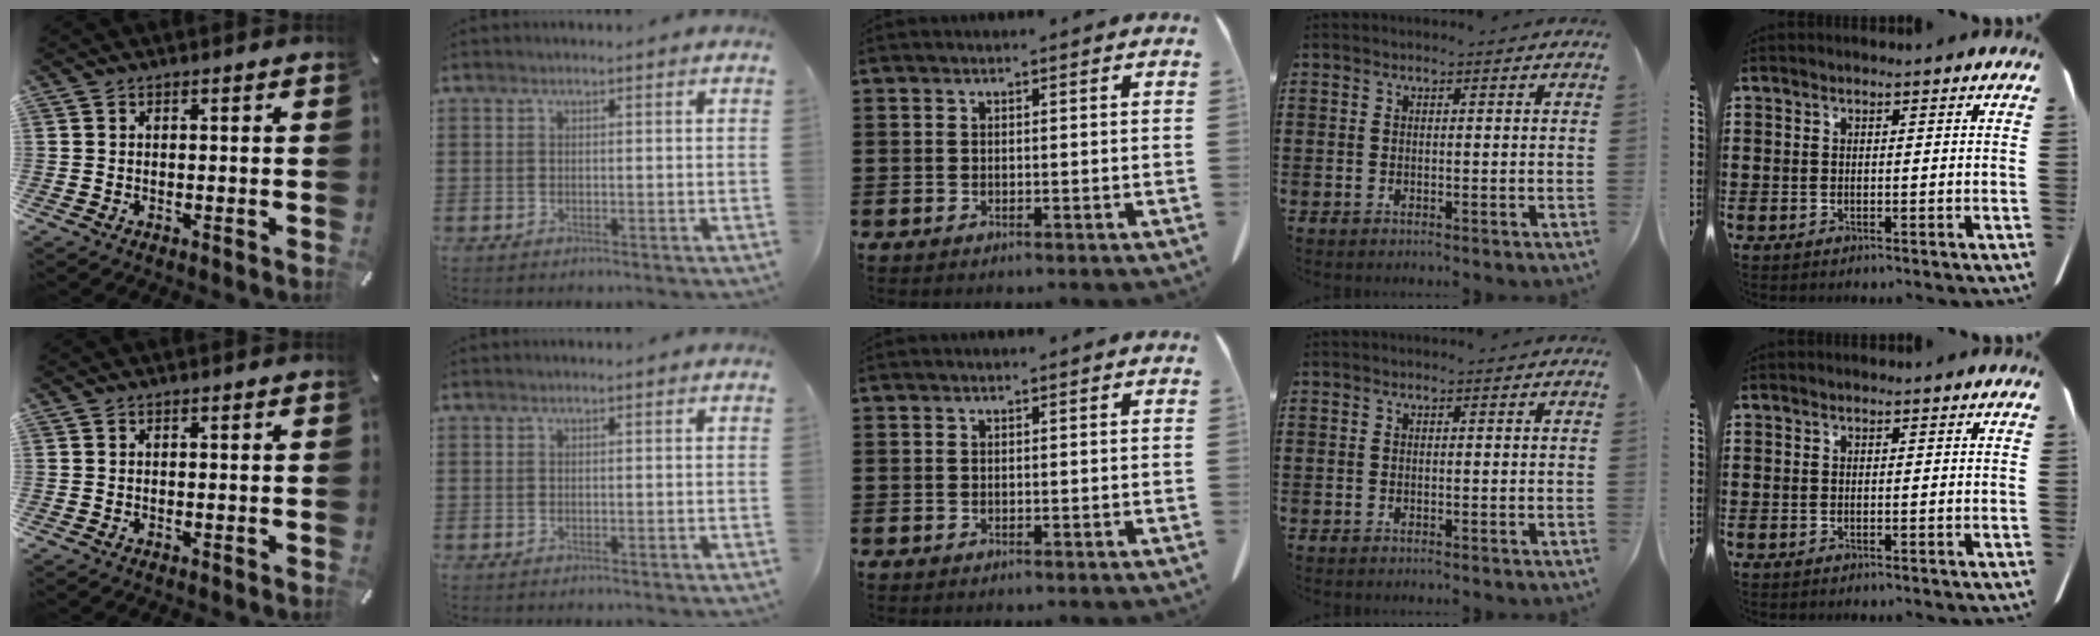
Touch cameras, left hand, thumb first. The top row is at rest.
{}